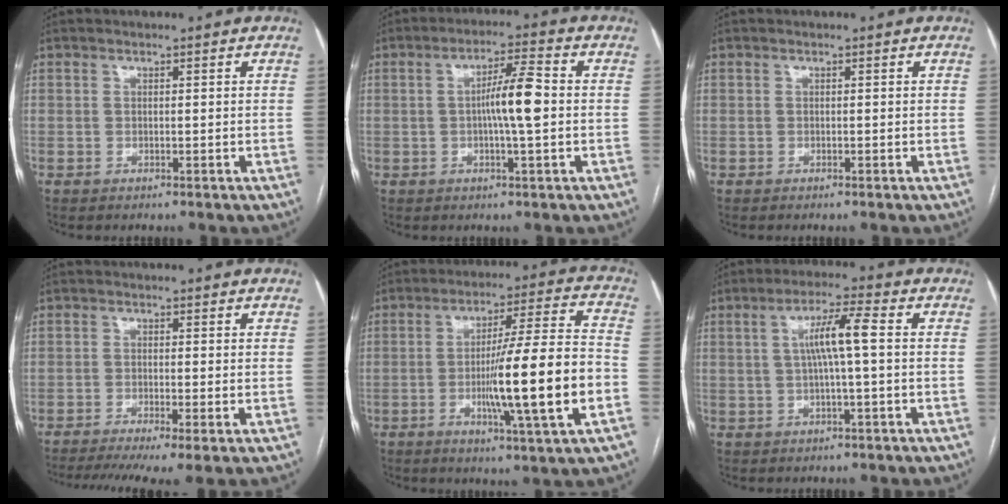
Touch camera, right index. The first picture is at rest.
{"total": 7.1, "force": [-0.2, 0.4, 7.1], "torque": [-0.126, 0.008, -0.008]}
{"total": 0.0}
{"total": 8.1, "force": [-5.5, 0.7, 5.9], "torque": [-0.096, -0.010, -0.091]}
{"total": 16.8, "force": [-3.9, -0.4, 16.3], "torque": [-0.266, -0.006, -0.066]}
{"total": 6.4, "force": [0.6, 0.0, 6.3], "torque": [-0.116, 0.013, 0.011]}